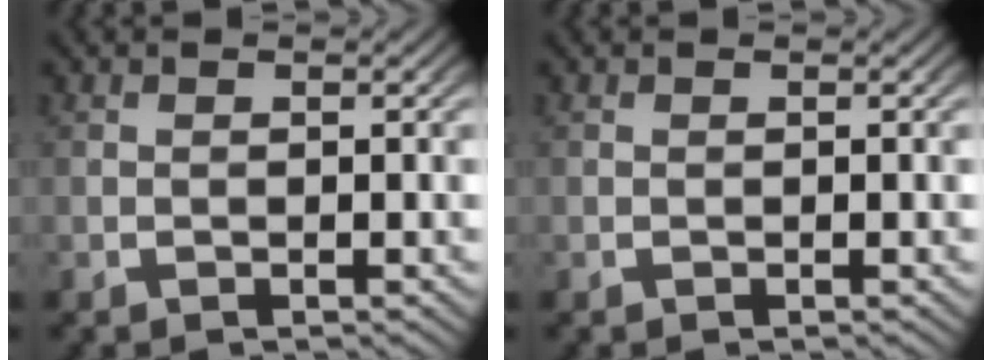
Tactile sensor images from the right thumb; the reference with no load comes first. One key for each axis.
{"total": 0.0}